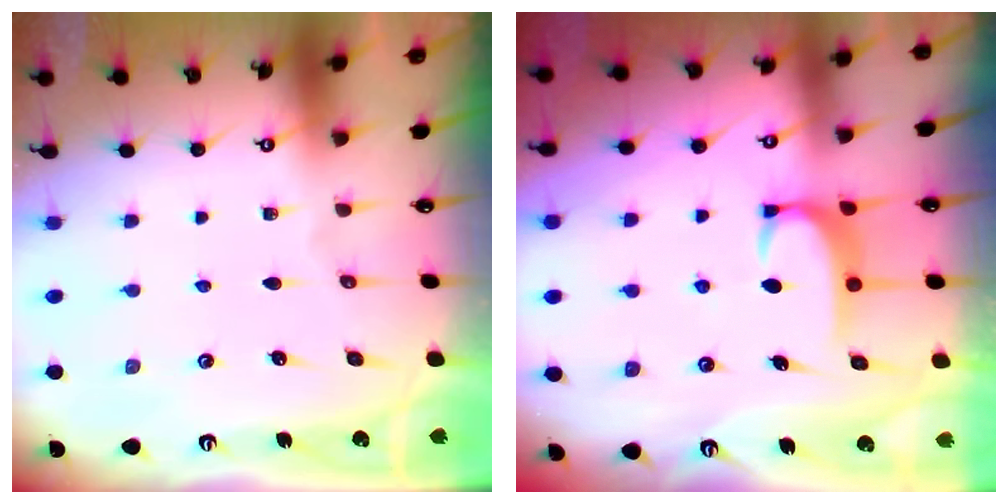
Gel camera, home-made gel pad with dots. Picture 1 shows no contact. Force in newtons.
{"total": 2.8, "press": 2.8, "slide": 0.4}